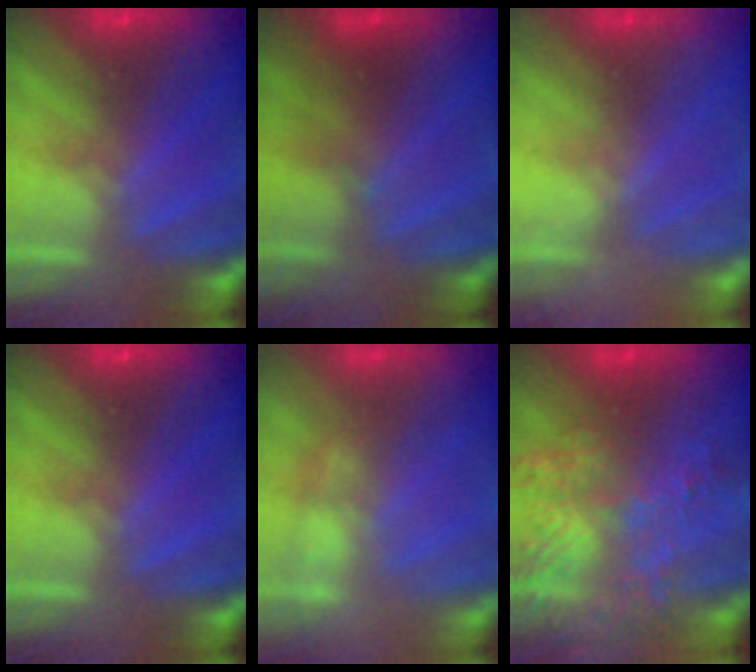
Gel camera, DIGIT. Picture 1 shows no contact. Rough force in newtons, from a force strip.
{"total": 3.9}
{"total": 2.3}
{"total": 0.0}
{"total": 2.7}
{"total": 9.0}